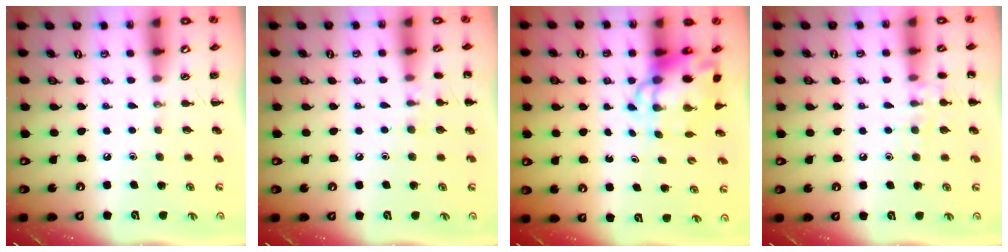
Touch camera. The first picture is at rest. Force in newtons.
{"total": 7.2, "press": 6.9, "slide": 1.9}
{"total": 7.4, "press": 7.1, "slide": 2.0}
{"total": 8.2, "press": 8.1, "slide": 1.0}